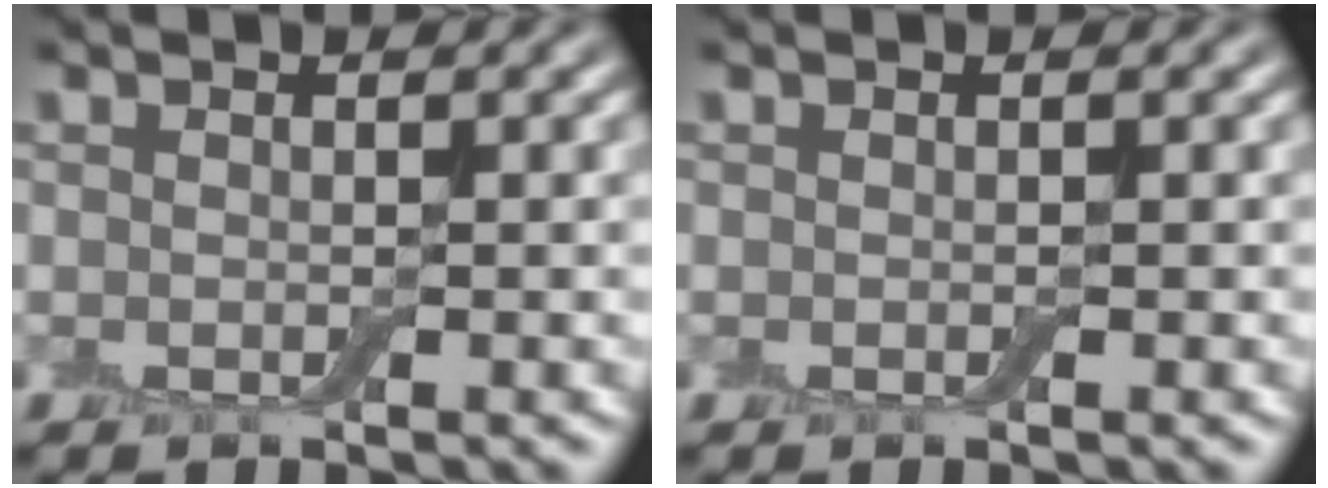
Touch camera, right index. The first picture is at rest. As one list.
[{"total": 0.0}]